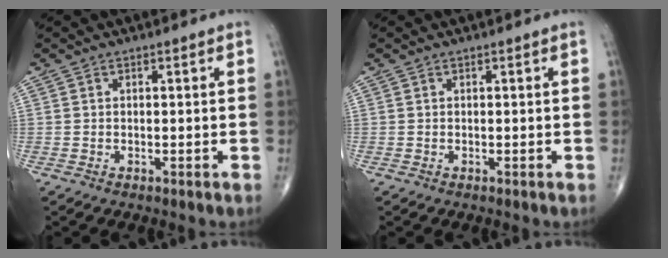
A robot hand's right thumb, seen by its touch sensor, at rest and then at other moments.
{"total": 0.0}